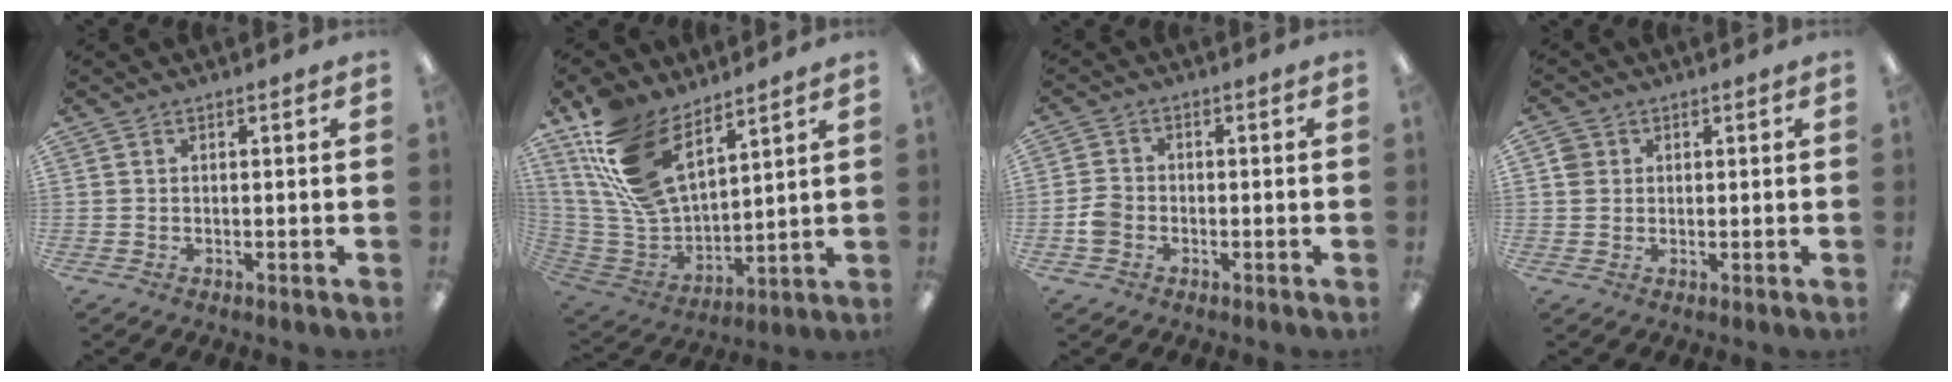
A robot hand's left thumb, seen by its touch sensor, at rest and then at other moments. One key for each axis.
{"total": 19.7, "fx": 11.8, "fy": 10.2, "fz": 12.0, "tx": -0.275, "ty": -0.055, "tz": 0.220}
{"total": 3.8, "fx": -1.5, "fy": 2.9, "fz": 1.8, "tx": -0.029, "ty": 0.010, "tz": -0.026}
{"total": 3.0, "fx": 0.9, "fy": 2.8, "fz": 0.5, "tx": 0.000, "ty": 0.000, "tz": 0.013}